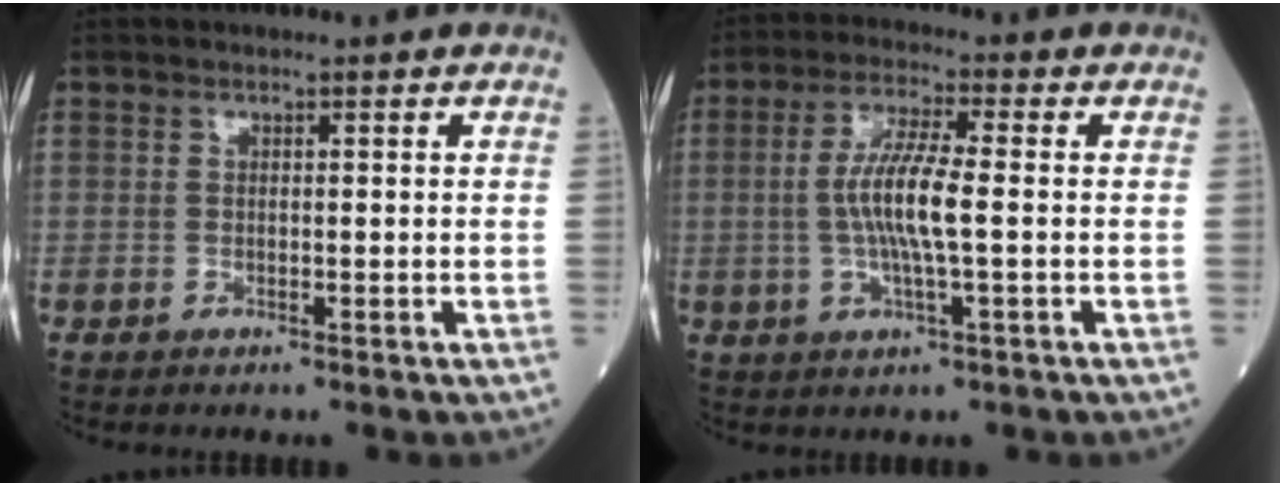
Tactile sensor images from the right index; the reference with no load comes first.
{"total": 8.0, "force": [-0.3, 0.6, 8.0], "torque": [-0.160, 0.001, -0.012]}